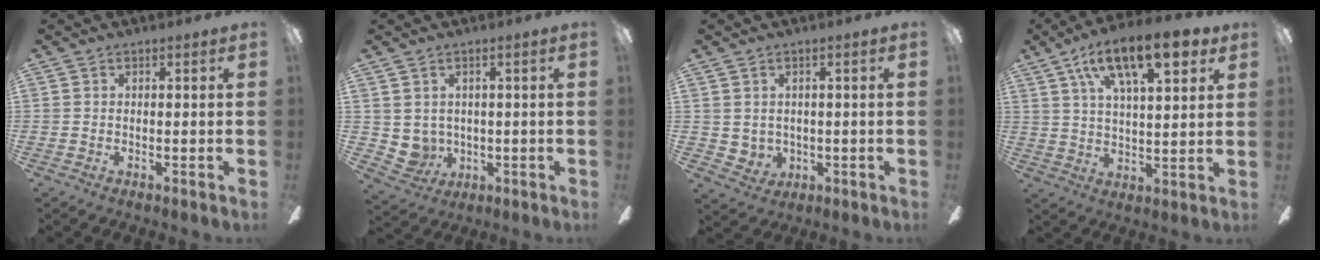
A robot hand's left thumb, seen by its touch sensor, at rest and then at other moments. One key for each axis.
{"total": 4.7, "fx": 1.6, "fy": 4.3, "fz": 1.3, "tx": -0.052, "ty": -0.007, "tz": 0.033}
{"total": 3.3, "fx": 1.5, "fy": 2.8, "fz": 0.9, "tx": -0.027, "ty": -0.007, "tz": 0.029}
{"total": 17.3, "fx": 9.8, "fy": 6.3, "fz": 12.8, "tx": -0.209, "ty": -0.032, "tz": 0.160}